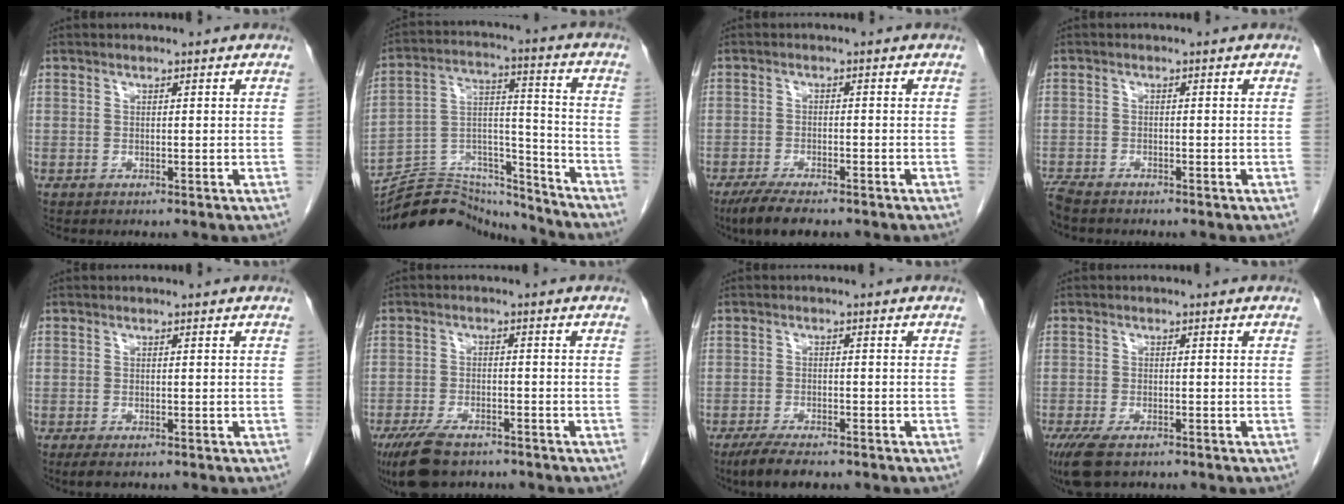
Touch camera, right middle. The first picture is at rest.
{"total": 18.1, "force": [-17.6, 3.3, 2.7], "torque": [-0.051, 0.052, -0.280]}
{"total": 6.3, "force": [-4.9, 1.5, 3.7], "torque": [-0.066, -0.014, -0.079]}
{"total": 3.6, "force": [-3.2, 0.7, 1.3], "torque": [-0.026, -0.012, -0.059]}
{"total": 1.9, "force": [-1.2, 0.6, 1.2], "torque": [-0.023, -0.005, -0.017]}
{"total": 8.7, "force": [-6.5, 3.3, 4.7], "torque": [-0.087, -0.011, -0.106]}
{"total": 5.3, "force": [-4.1, 1.2, 3.2], "torque": [-0.060, -0.011, -0.068]}
{"total": 6.5, "force": [-4.6, 2.4, 3.9], "torque": [-0.076, -0.014, -0.078]}